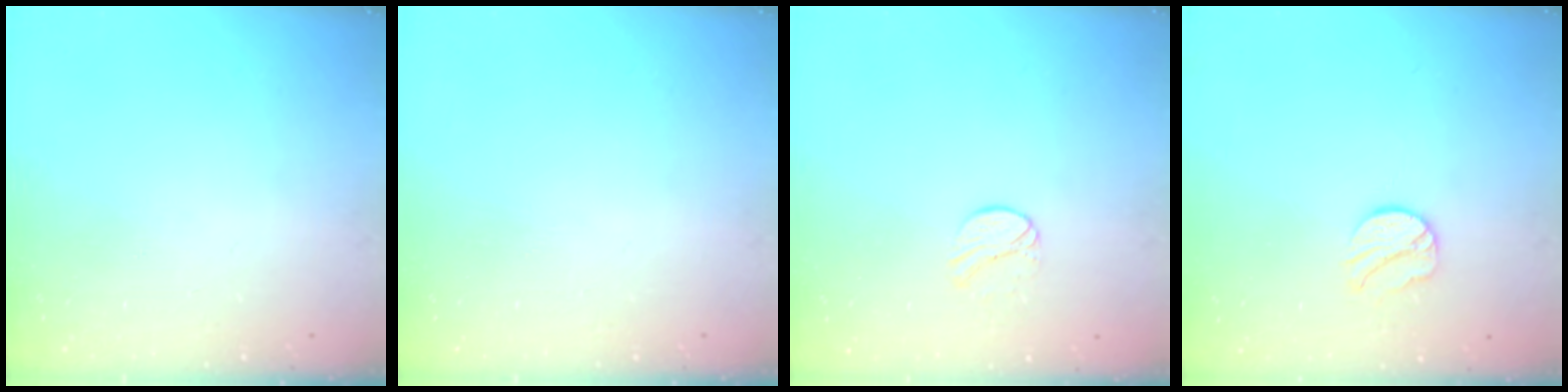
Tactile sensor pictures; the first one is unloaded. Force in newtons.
{"total": 0.0}
{"total": 6.9, "press": 6.9, "slide": 0.5}
{"total": 9.4, "press": 9.4, "slide": 0.4}